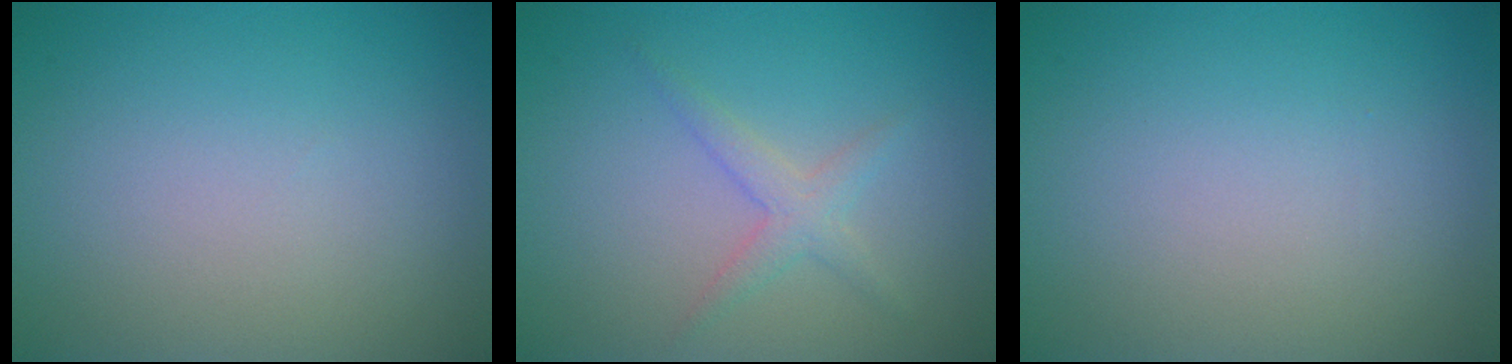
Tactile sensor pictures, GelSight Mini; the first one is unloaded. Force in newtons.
{"total": 1.9, "press": 1.9, "slide": 0.1}
{"total": 0.0}